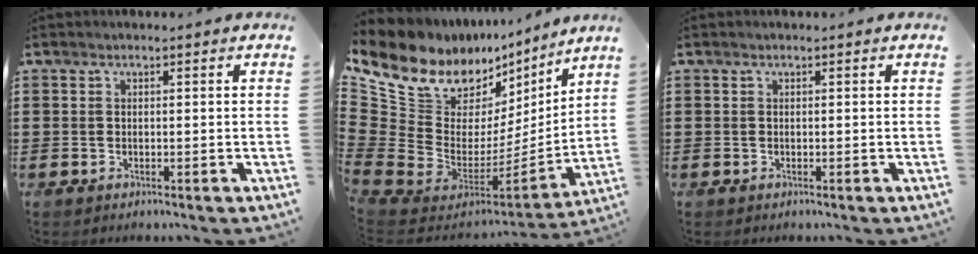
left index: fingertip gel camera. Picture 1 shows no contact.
{"total": 13.1, "force": [8.4, 8.2, 5.8], "torque": [-0.147, -0.081, 0.147]}
{"total": 0.0}